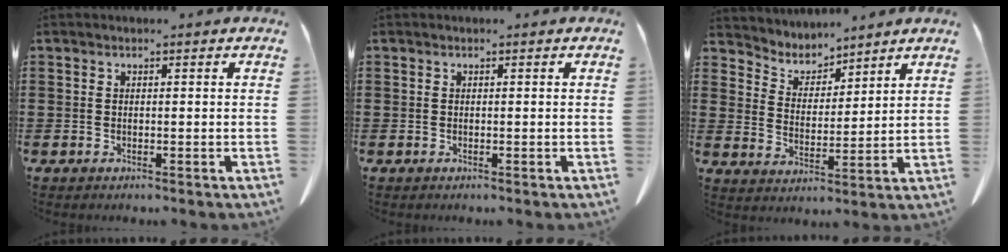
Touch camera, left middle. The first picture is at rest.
{"total": 0.0}
{"total": 4.4, "force": [4.2, 1.3, 0.0], "torque": [-0.025, -0.029, 0.072]}